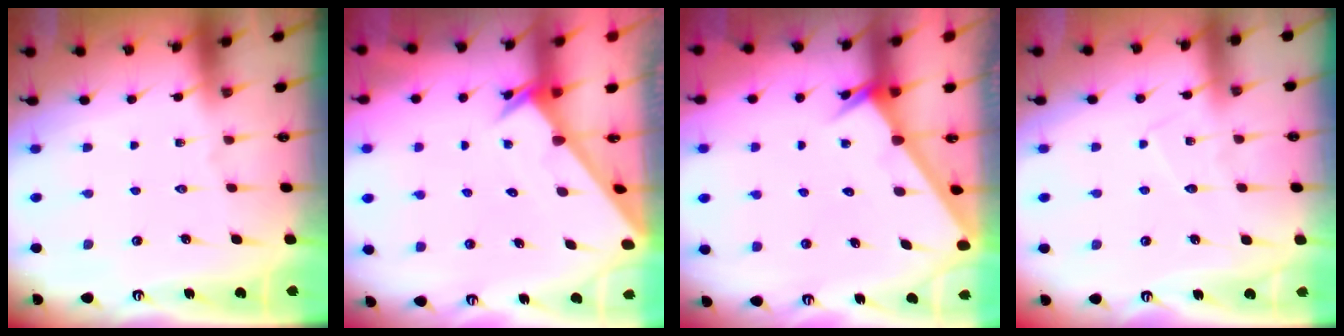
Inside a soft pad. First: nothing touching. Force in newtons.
{"total": 2.0, "press": 2.0, "slide": 0.1}
{"total": 2.5, "press": 2.5, "slide": 0.0}
{"total": 4.7, "press": 4.7, "slide": 0.2}